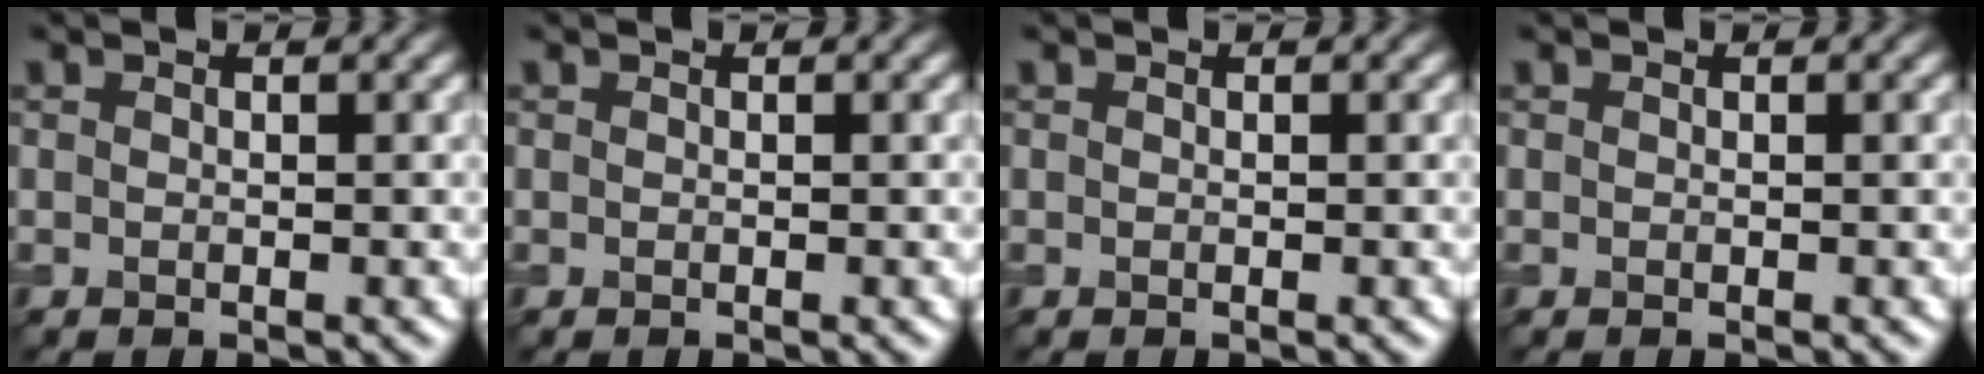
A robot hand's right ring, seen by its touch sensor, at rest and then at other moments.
{"total": 0.0}
{"total": 0.0}
{"total": 0.0}